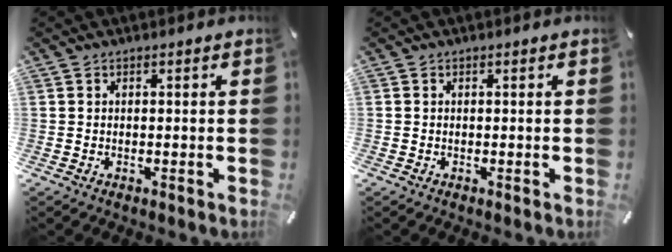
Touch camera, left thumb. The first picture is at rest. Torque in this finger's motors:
{"motor_torque": [0.08, 0.12, 0.08, -0.17, 0.07]}